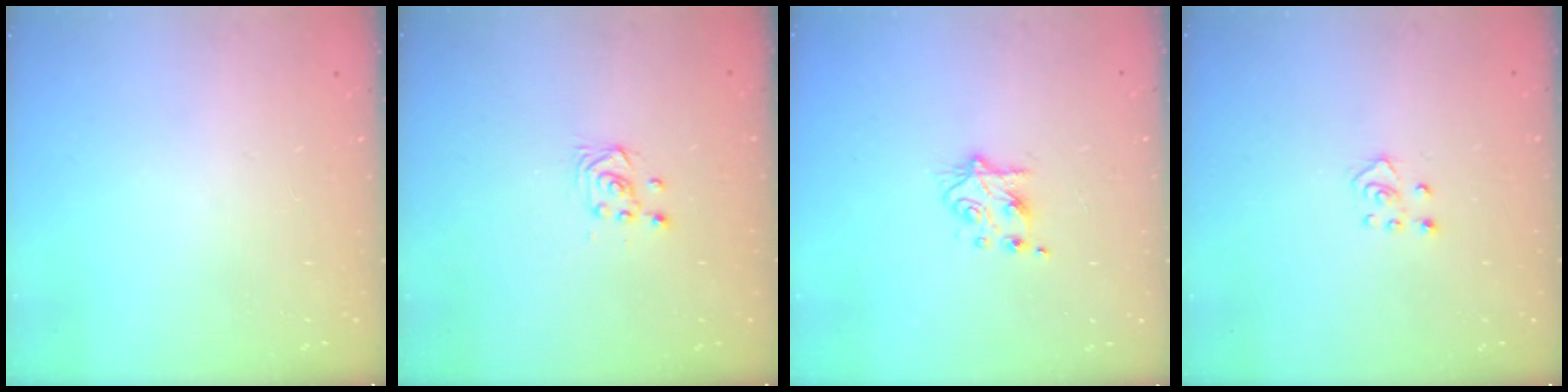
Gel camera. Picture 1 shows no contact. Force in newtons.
{"total": 3.5, "press": 3.4, "slide": 0.8}
{"total": 5.6, "press": 5.6, "slide": 0.8}
{"total": 3.0, "press": 3.0, "slide": 0.3}